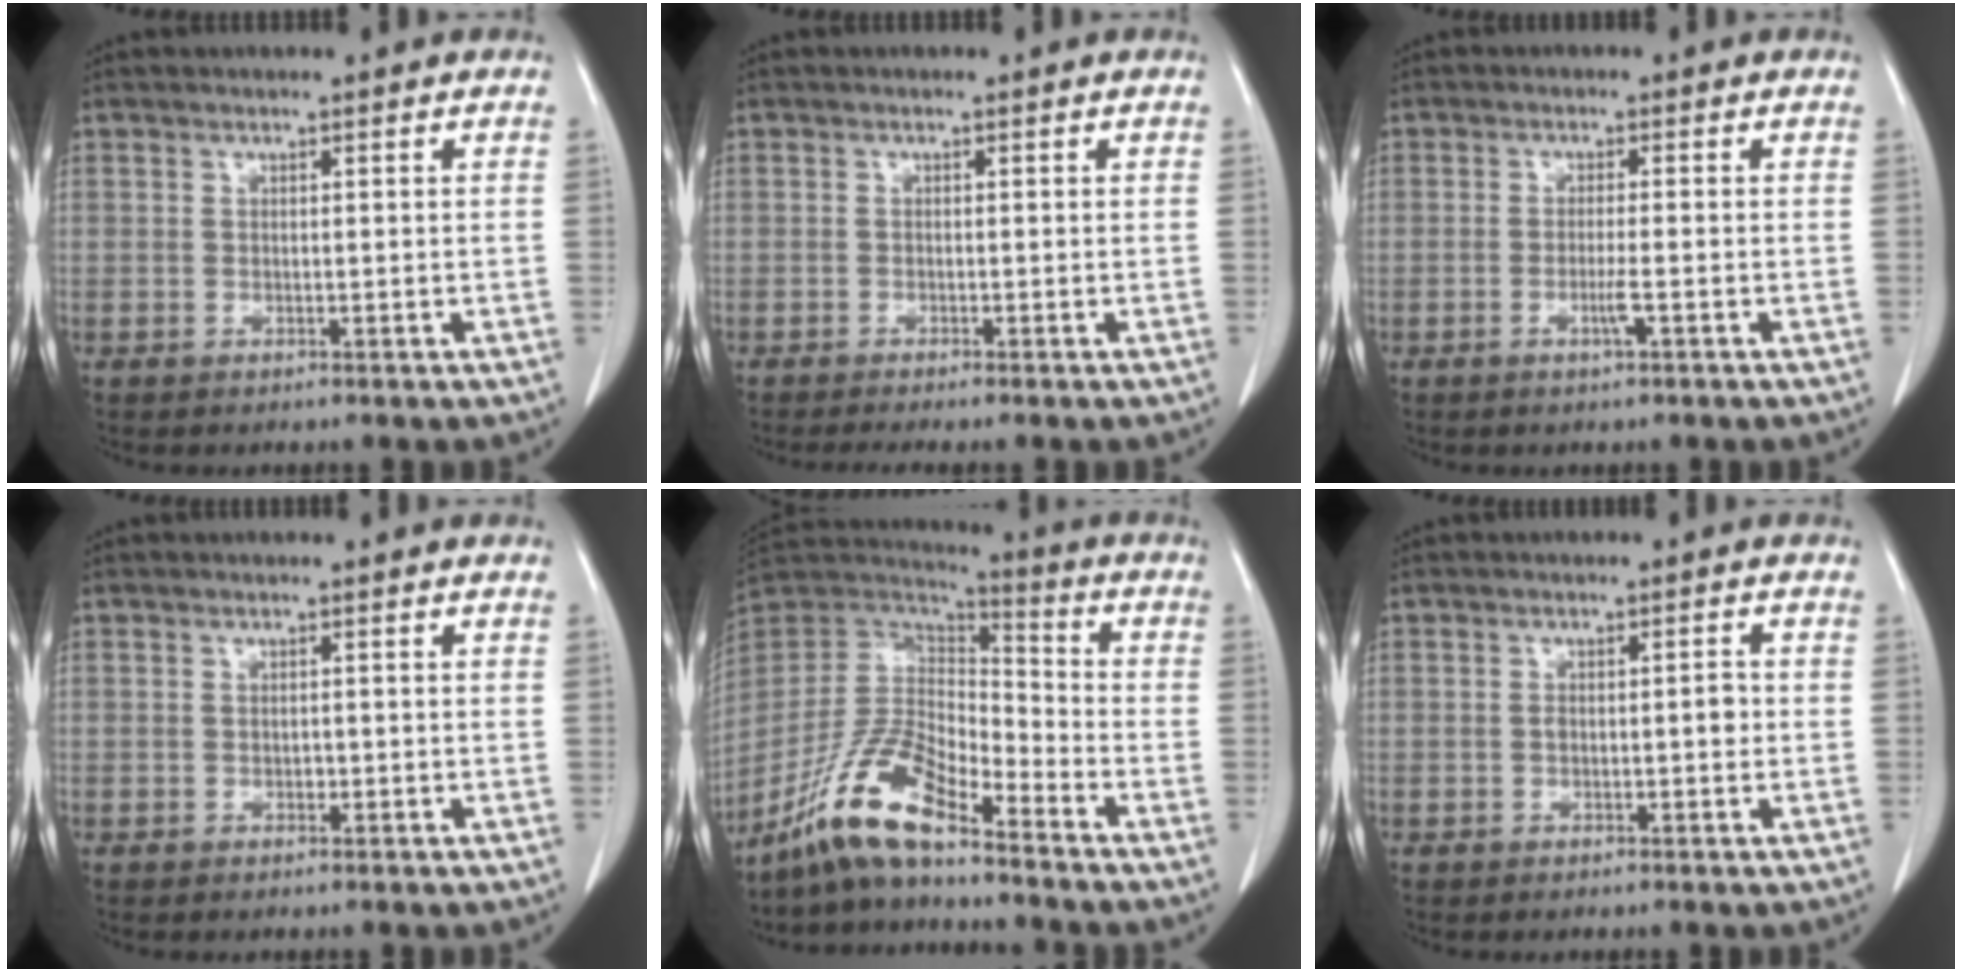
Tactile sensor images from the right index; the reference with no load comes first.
{"total": 2.8, "force": [-2.4, -0.2, 1.5], "torque": [-0.017, -0.004, -0.037]}
{"total": 2.4, "force": [-1.0, -0.2, 2.2], "torque": [-0.043, -0.004, -0.020]}
{"total": 0.6, "force": [-0.2, 0.4, 0.4], "torque": [-0.006, 0.002, -0.004]}
{"total": 12.5, "force": [-9.4, 2.7, 7.7], "torque": [-0.160, 0.012, -0.179]}
{"total": 2.3, "force": [-0.3, 0.8, 2.1], "torque": [-0.032, 0.002, -0.004]}